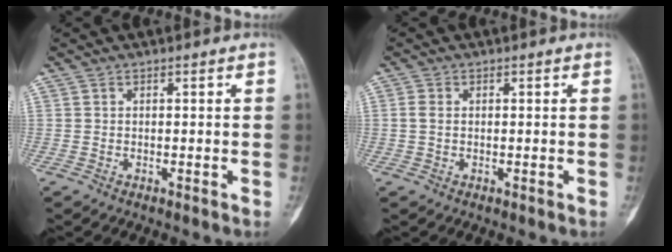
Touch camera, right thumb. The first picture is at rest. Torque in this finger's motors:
{"motor_torque": [-0.24, 0.18, 0.46, -0.04, 0.05]}